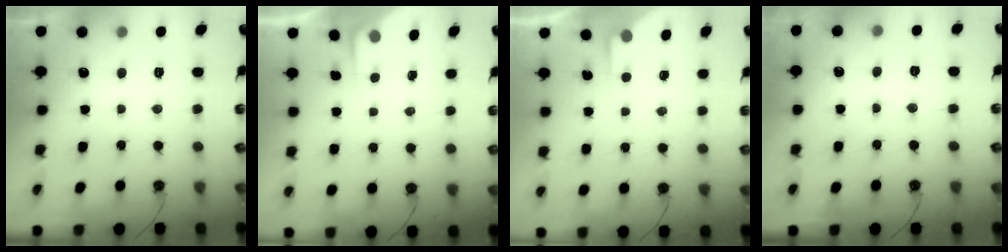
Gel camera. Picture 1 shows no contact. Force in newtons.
{"total": 2.4, "press": 2.3, "slide": 0.4}
{"total": 2.8, "press": 2.8, "slide": 0.4}
{"total": 5.4, "press": 5.4, "slide": 0.2}